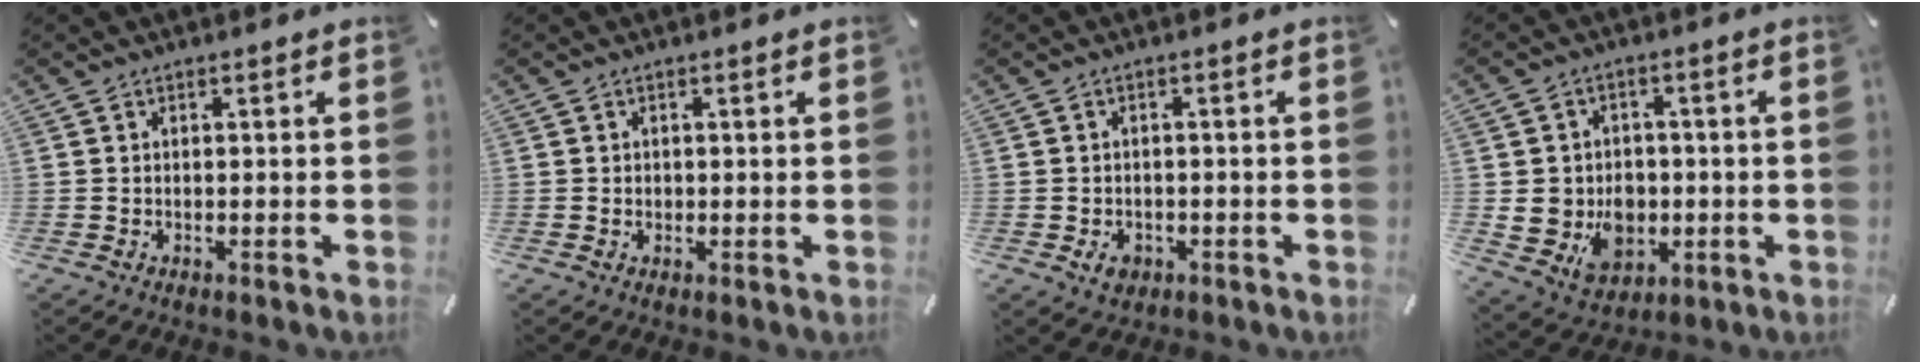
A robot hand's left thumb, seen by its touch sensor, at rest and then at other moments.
{"total": 0.8, "force": [0.1, 0.8, 0.3], "torque": [-0.006, 0.006, 0.000]}
{"total": 3.3, "force": [-1.4, 2.6, 1.5], "torque": [-0.030, 0.006, -0.028]}
{"total": 10.6, "force": [-1.0, 9.6, 4.5], "torque": [-0.092, 0.002, -0.014]}